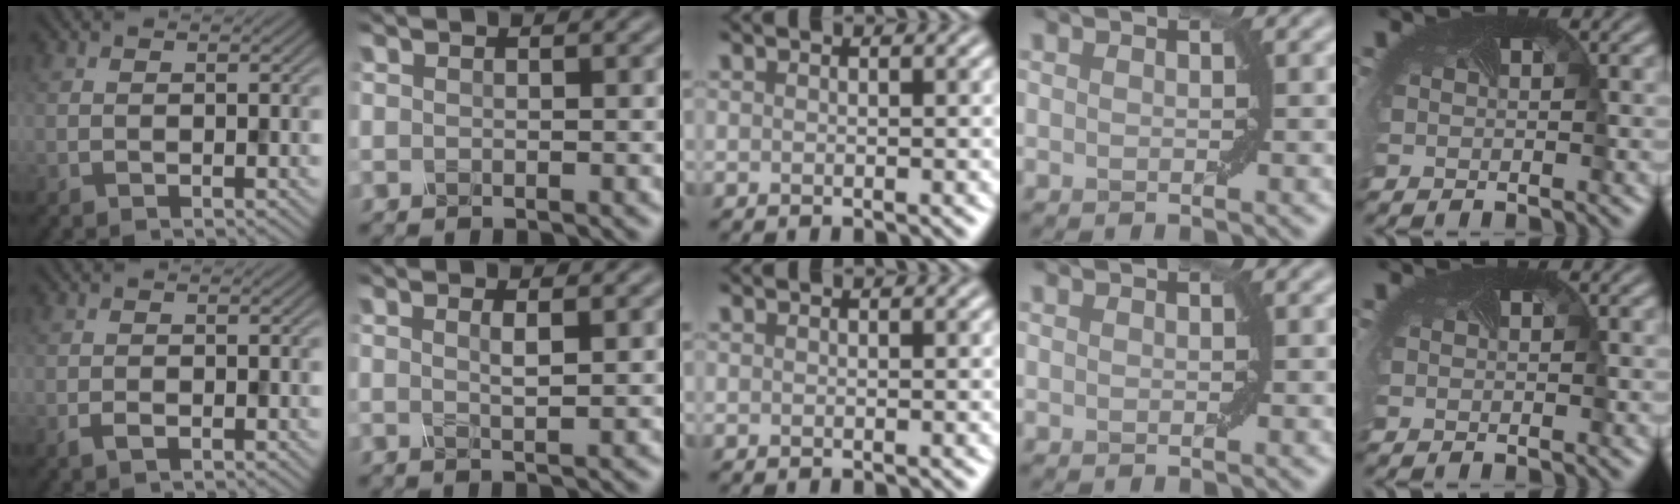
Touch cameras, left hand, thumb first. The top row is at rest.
{"thumb": {"total": 1.5, "force": [-0.7, 0.8, 1.0], "torque": [-0.022, -0.002, -0.014]}, "index": {"total": 1.0, "force": [0.1, 0.2, 1.0], "torque": [-0.020, 0.001, 0.004]}}